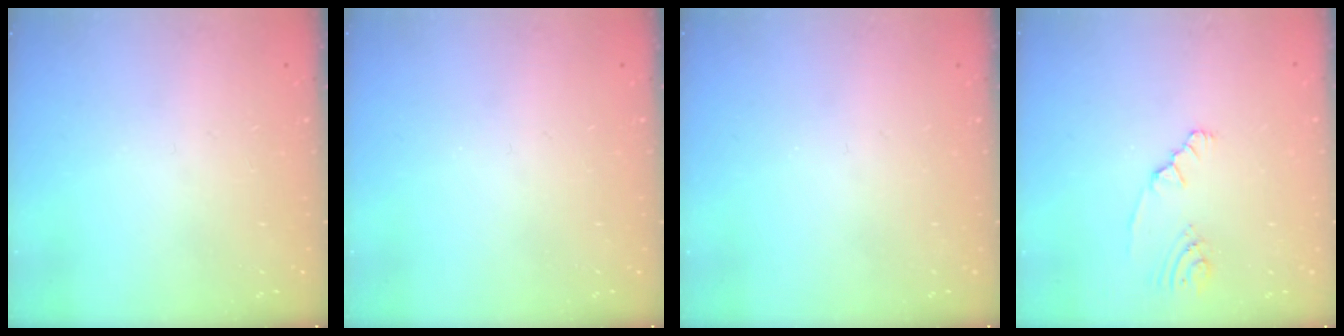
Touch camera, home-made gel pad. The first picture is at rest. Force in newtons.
{"total": 0.0}
{"total": 0.0}
{"total": 2.5, "press": 2.3, "slide": 1.1}